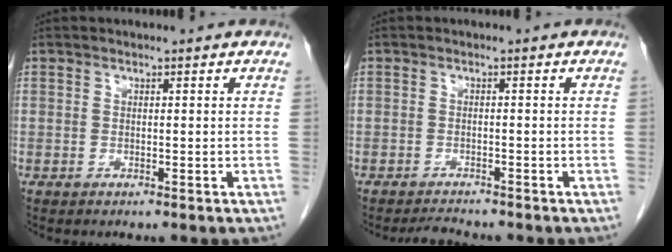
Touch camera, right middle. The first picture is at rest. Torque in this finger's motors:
{"motor_torque": [0.01, -0.02, 0.00, 0.00]}